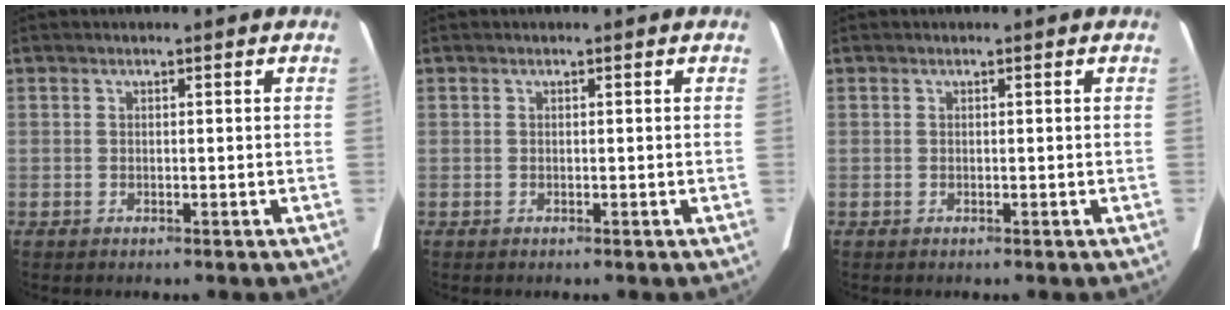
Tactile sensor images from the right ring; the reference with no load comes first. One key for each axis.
{"total": 0.0}
{"total": 0.0}